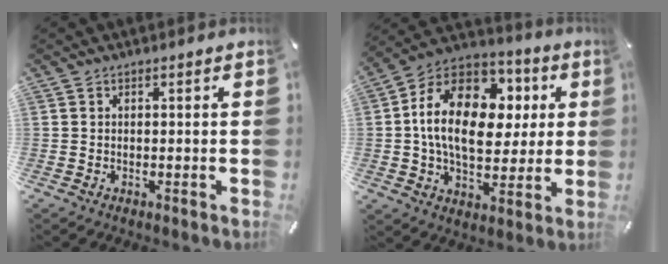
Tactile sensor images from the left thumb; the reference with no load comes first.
{"total": 19.9, "force": [3.1, 13.4, 14.4], "torque": [-0.276, 0.001, 0.053]}